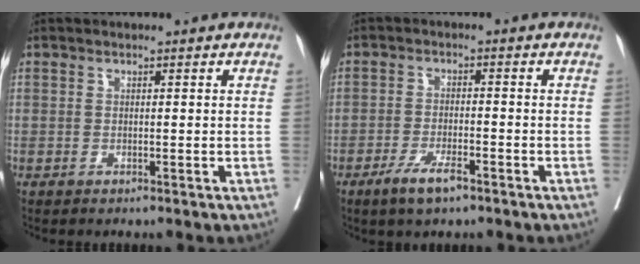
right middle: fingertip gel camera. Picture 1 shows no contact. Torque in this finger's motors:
{"motor_torque": [0.10, -0.19, 0.33, 0.08]}